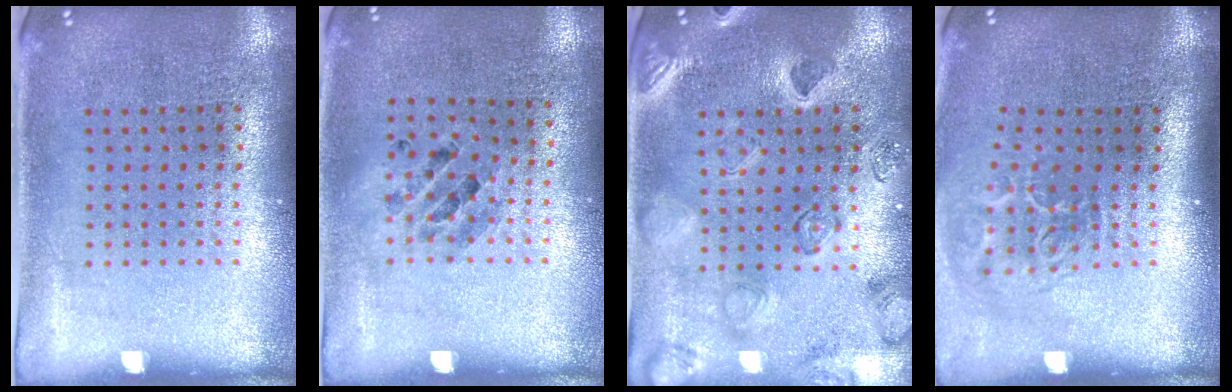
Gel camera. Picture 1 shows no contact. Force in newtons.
{"total": 0.8, "press": 0.8, "slide": 0.0}
{"total": 2.5, "press": 2.4, "slide": 0.6}
{"total": 2.0, "press": 1.3, "slide": 1.5}